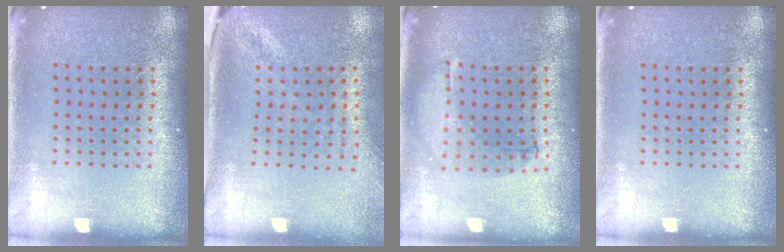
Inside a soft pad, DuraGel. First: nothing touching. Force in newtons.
{"total": 1.8, "press": 1.4, "slide": 1.2}
{"total": 0.6, "press": 0.6, "slide": 0.2}
{"total": 0.0}